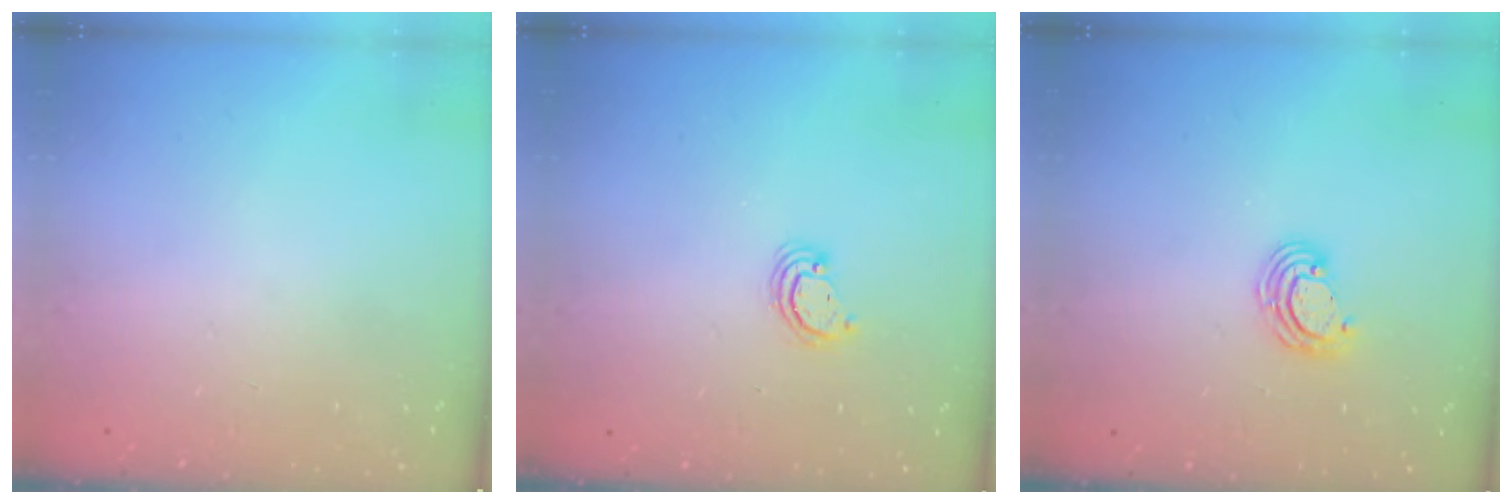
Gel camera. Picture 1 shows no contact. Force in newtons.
{"total": 3.0, "press": 2.9, "slide": 0.3}
{"total": 5.5, "press": 5.5, "slide": 0.2}